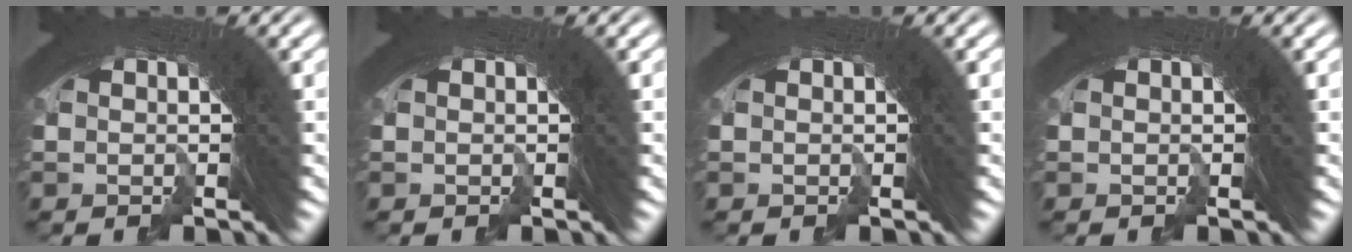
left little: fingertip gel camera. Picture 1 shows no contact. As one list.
[{"total": 0.0}, {"total": 0.0}, {"total": 0.0}]